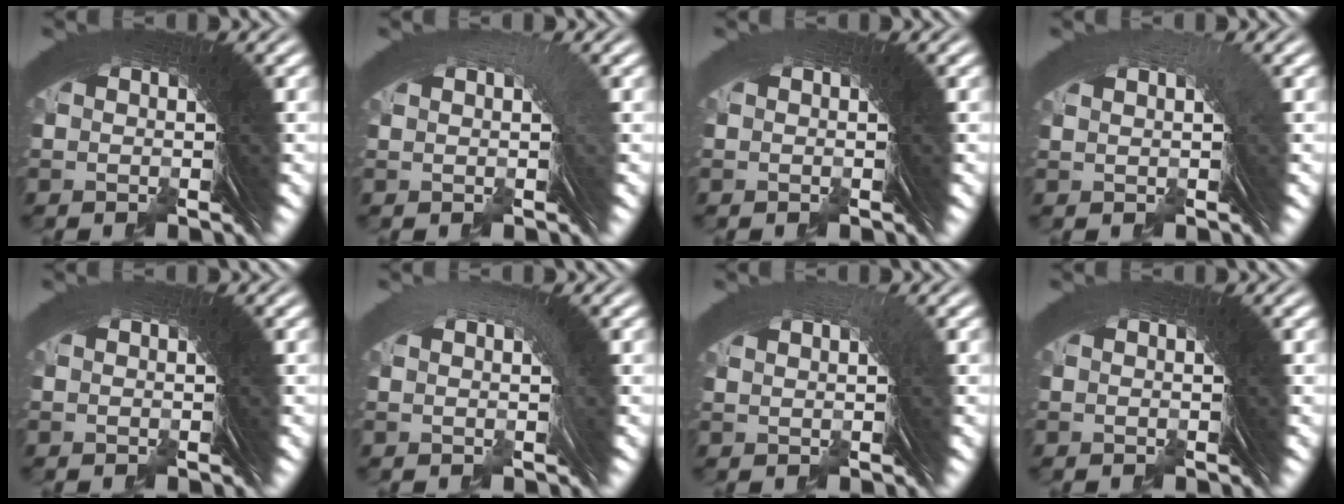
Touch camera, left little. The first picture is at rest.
{"total": 0.6, "force": [-0.2, -0.5, -0.2], "torque": [0.019, 0.011, -0.003]}
{"total": 1.2, "force": [-0.5, -0.8, -0.8], "torque": [0.019, 0.003, -0.005]}
{"total": 0.9, "force": [-0.1, -0.7, -0.5], "torque": [0.024, 0.007, 0.003]}
{"total": 0.8, "force": [-0.3, -0.5, -0.6], "torque": [0.014, 0.003, -0.004]}
{"total": 0.9, "force": [-0.3, -0.5, -0.7], "torque": [0.021, 0.007, -0.002]}
{"total": 1.1, "force": [0.1, -0.9, -0.7], "torque": [0.025, 0.007, 0.006]}
{"total": 0.5, "force": [-0.2, -0.4, -0.3], "torque": [0.010, 0.002, -0.003]}